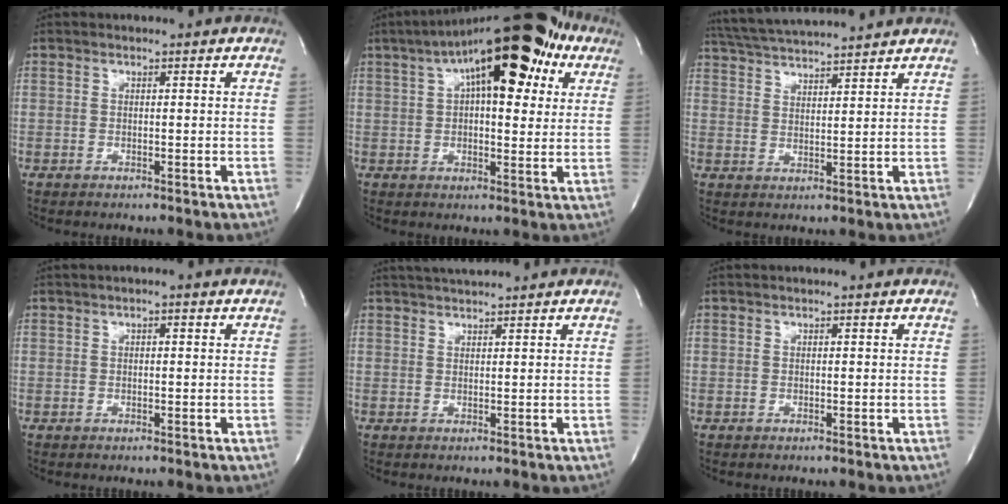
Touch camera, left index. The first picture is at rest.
{"total": 20.1, "force": [9.2, 7.0, 16.5], "torque": [-0.271, 0.052, 0.133]}
{"total": 12.4, "force": [11.6, 0.0, 4.6], "torque": [-0.094, 0.022, 0.182]}
{"total": 1.0, "force": [0.2, 0.3, 1.0], "torque": [-0.017, -0.003, 0.000]}
{"total": 3.4, "force": [3.2, -0.1, 1.1], "torque": [-0.022, 0.014, 0.057]}
{"total": 0.0}